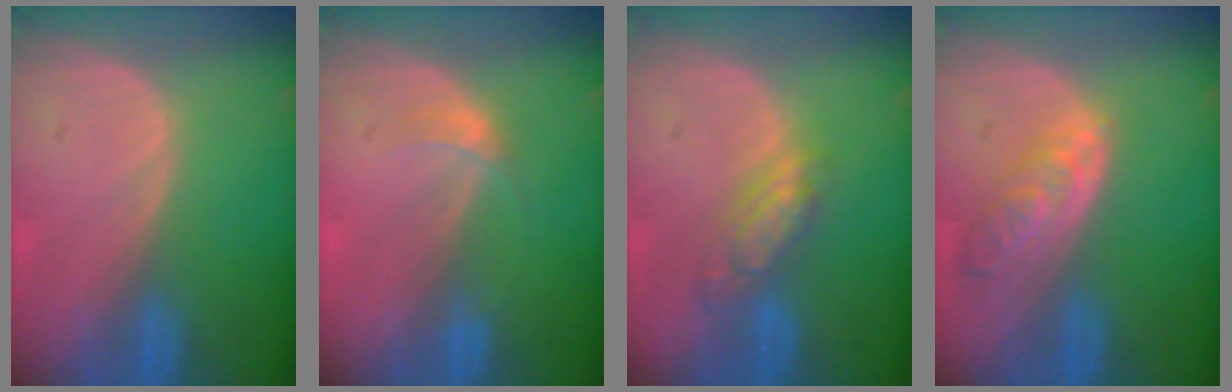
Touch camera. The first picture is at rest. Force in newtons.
{"total": 1.7, "press": 1.7, "slide": 0.2}
{"total": 5.5, "press": 4.7, "slide": 2.7}
{"total": 5.4, "press": 5.1, "slide": 1.9}